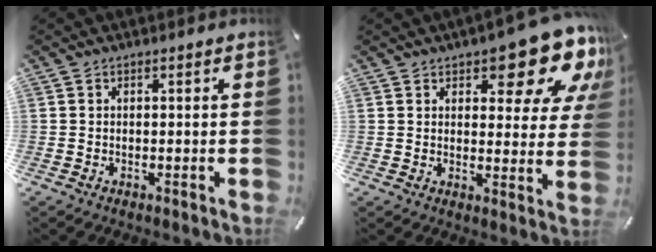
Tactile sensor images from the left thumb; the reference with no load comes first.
{"total": 13.8, "force": [8.9, 5.9, 8.8], "torque": [-0.101, -0.063, 0.148]}